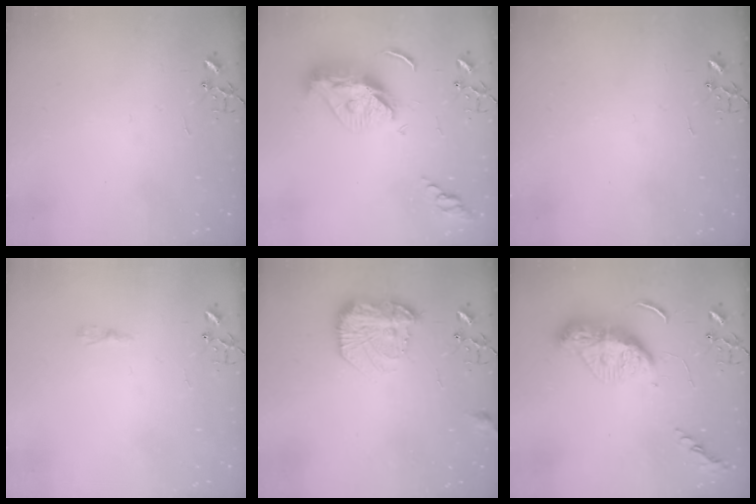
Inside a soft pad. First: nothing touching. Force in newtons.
{"total": 13.4, "press": 13.4, "slide": 1.2}
{"total": 0.0}
{"total": 3.6, "press": 3.6, "slide": 0.4}
{"total": 15.3, "press": 15.2, "slide": 1.0}
{"total": 13.0, "press": 13.0, "slide": 1.2}